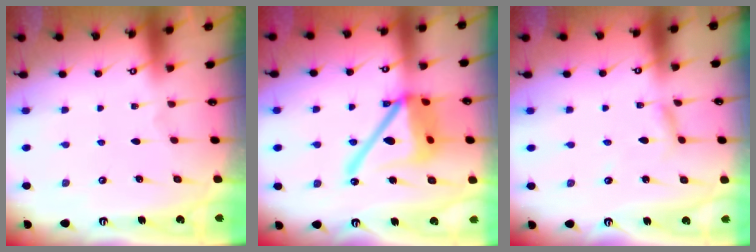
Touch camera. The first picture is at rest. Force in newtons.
{"total": 19.3, "press": 19.1, "slide": 2.4}
{"total": 2.3, "press": 2.3, "slide": 0.1}